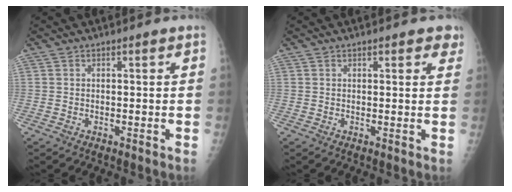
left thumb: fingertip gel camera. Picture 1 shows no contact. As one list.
[{"total": 3.1, "force": [2.0, 1.3, 1.9], "torque": [-0.001, -0.006, 0.020]}]